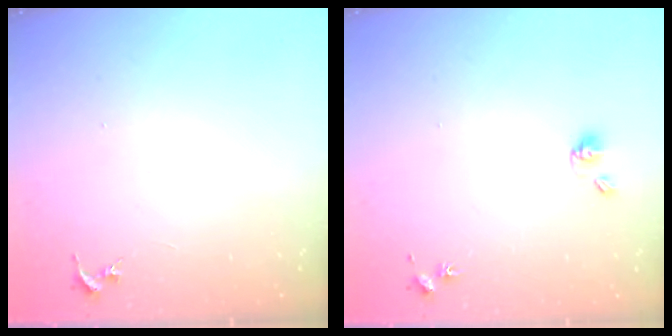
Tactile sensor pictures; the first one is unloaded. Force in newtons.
{"total": 5.3, "press": 4.7, "slide": 2.3}